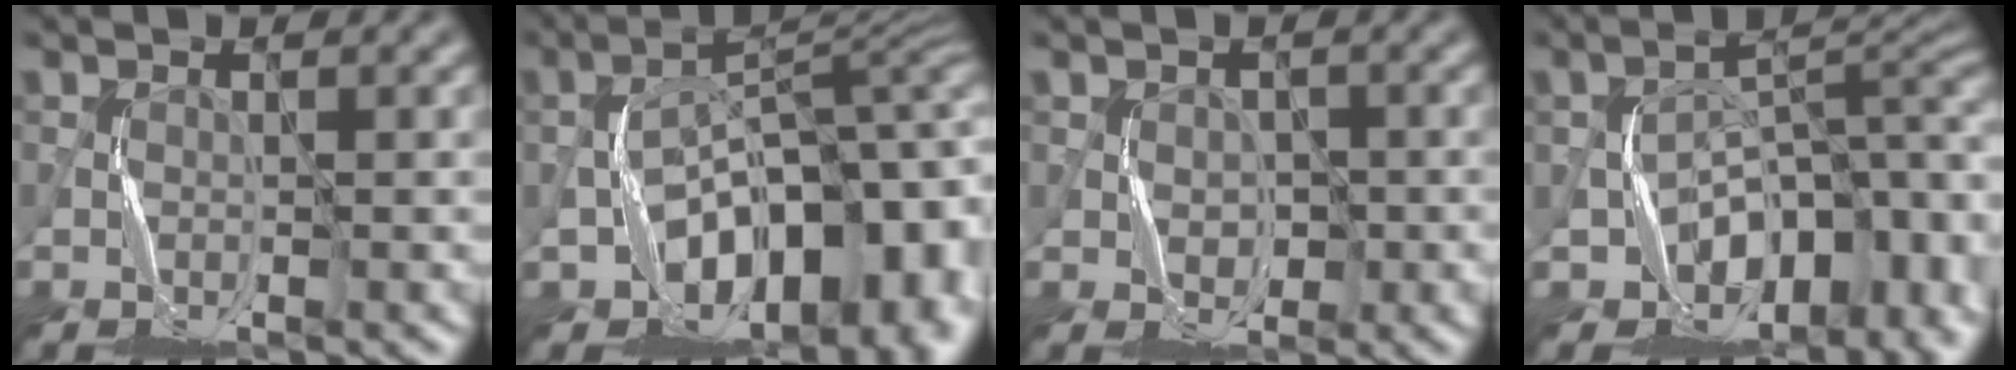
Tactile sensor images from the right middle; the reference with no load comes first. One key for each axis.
{"total": 13.8, "fx": -5.5, "fy": 7.9, "fz": 9.9, "tx": -0.123, "ty": 0.002, "tz": -0.092}
{"total": 2.0, "fx": -0.1, "fy": 1.6, "fz": 1.1, "tx": -0.017, "ty": -0.002, "tz": -0.002}
{"total": 11.9, "fx": -4.5, "fy": 7.7, "fz": 7.9, "tx": -0.095, "ty": -0.010, "tz": -0.069}